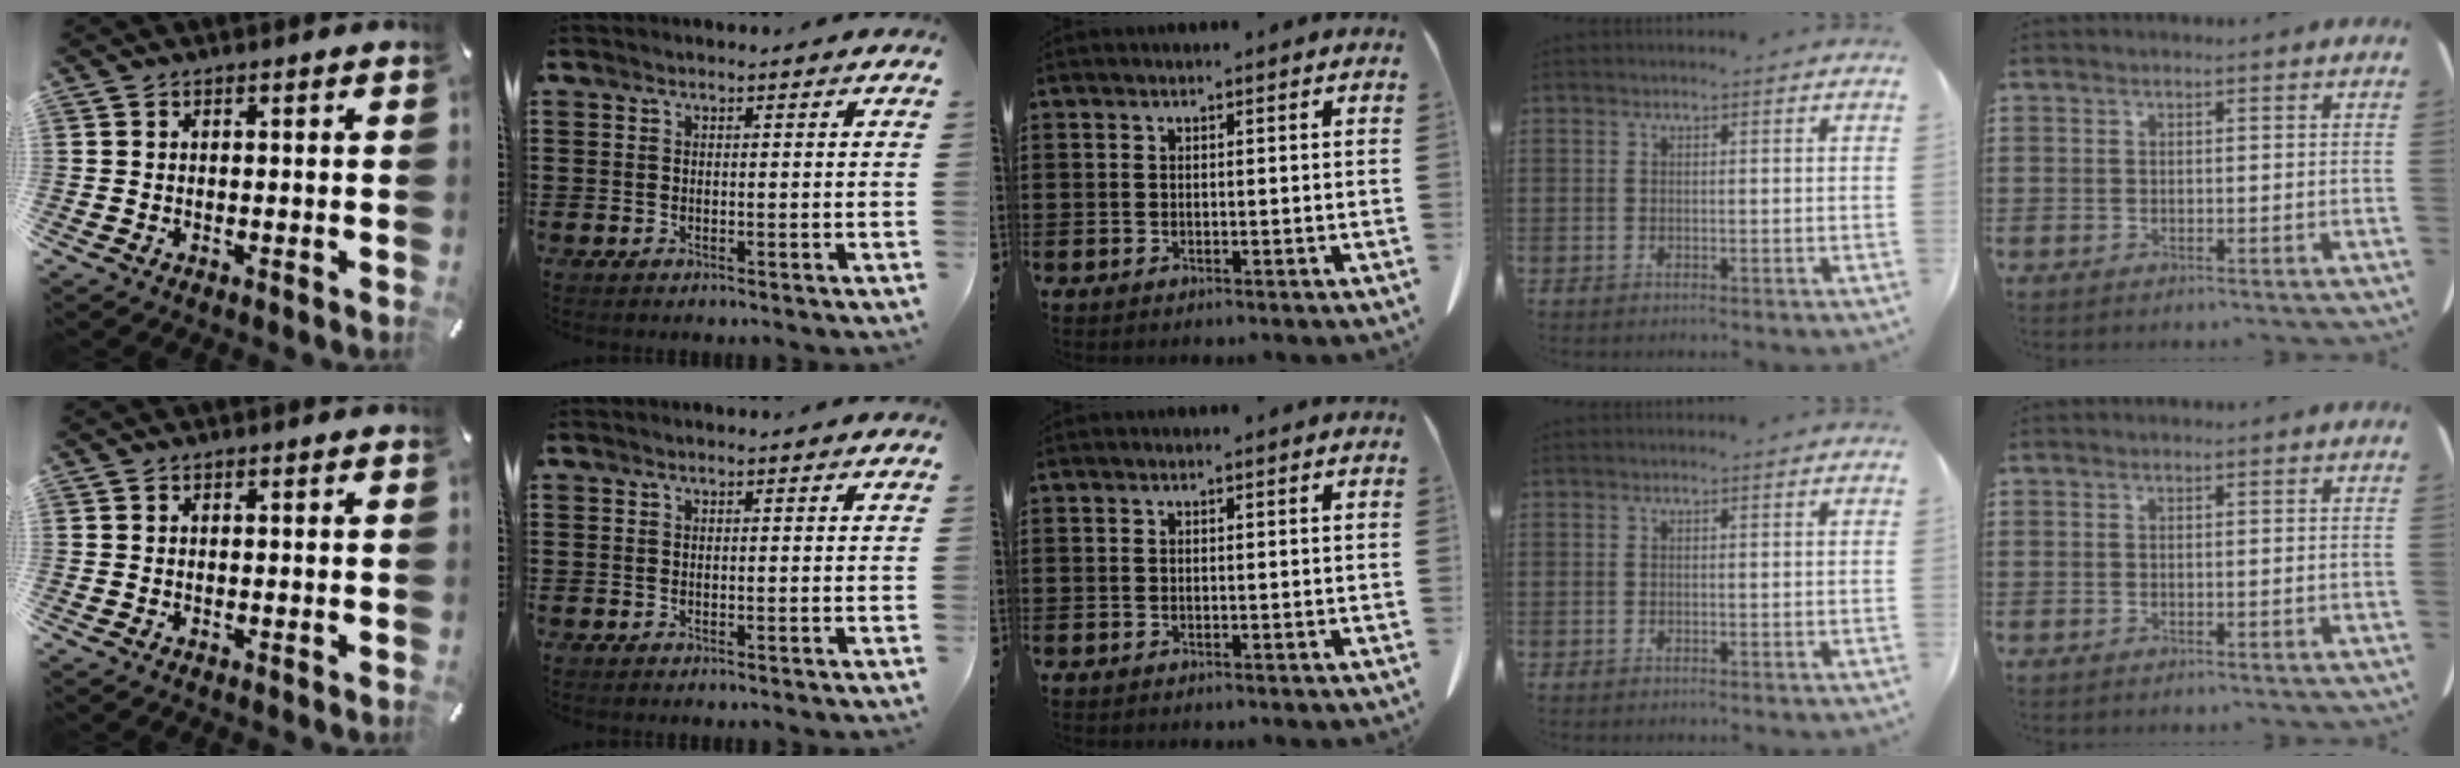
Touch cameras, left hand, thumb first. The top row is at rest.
{}